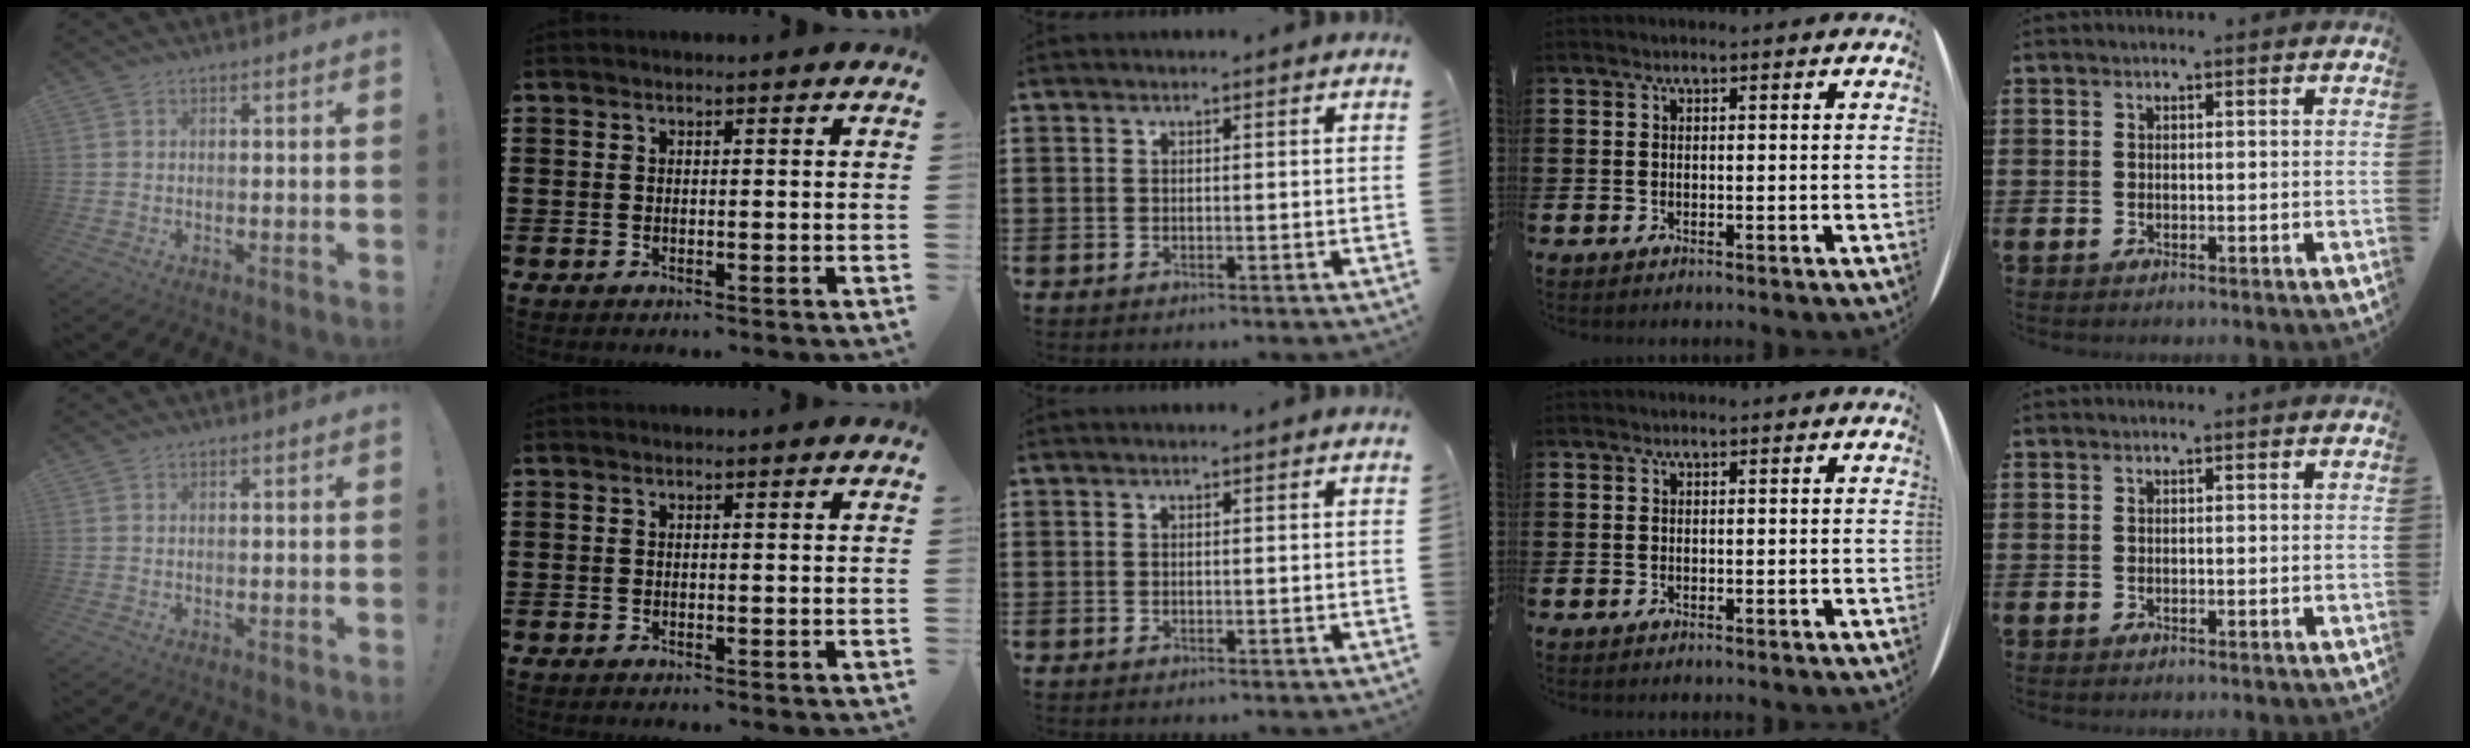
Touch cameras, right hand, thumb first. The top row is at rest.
{}